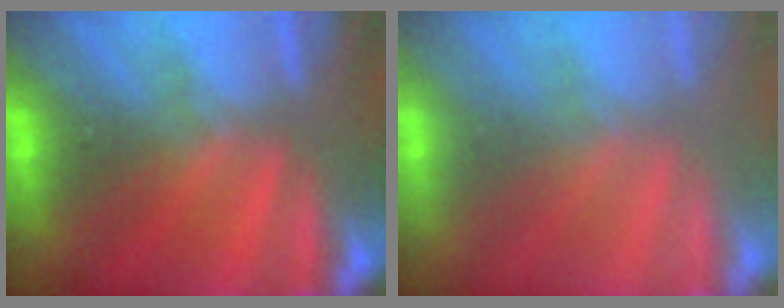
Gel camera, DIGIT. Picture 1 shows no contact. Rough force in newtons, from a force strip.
{"total": 2.7}